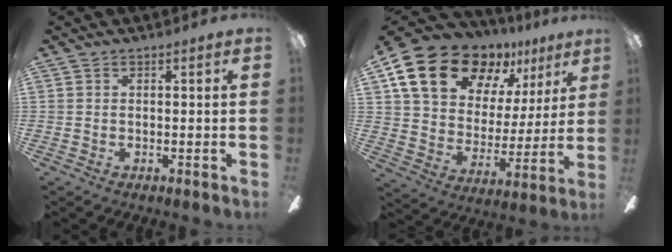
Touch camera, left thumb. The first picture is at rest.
{"total": 20.3, "force": [13.9, 11.6, 9.2], "torque": [-0.171, -0.082, 0.257]}